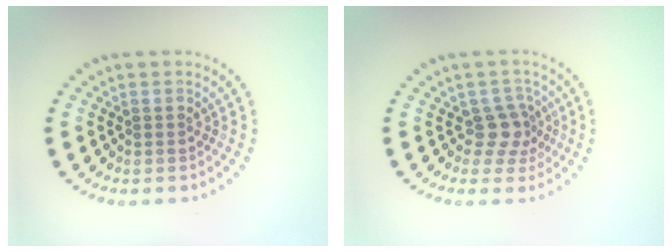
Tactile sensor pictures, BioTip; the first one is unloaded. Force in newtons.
{"total": 2.5, "press": 1.9, "slide": 1.7}